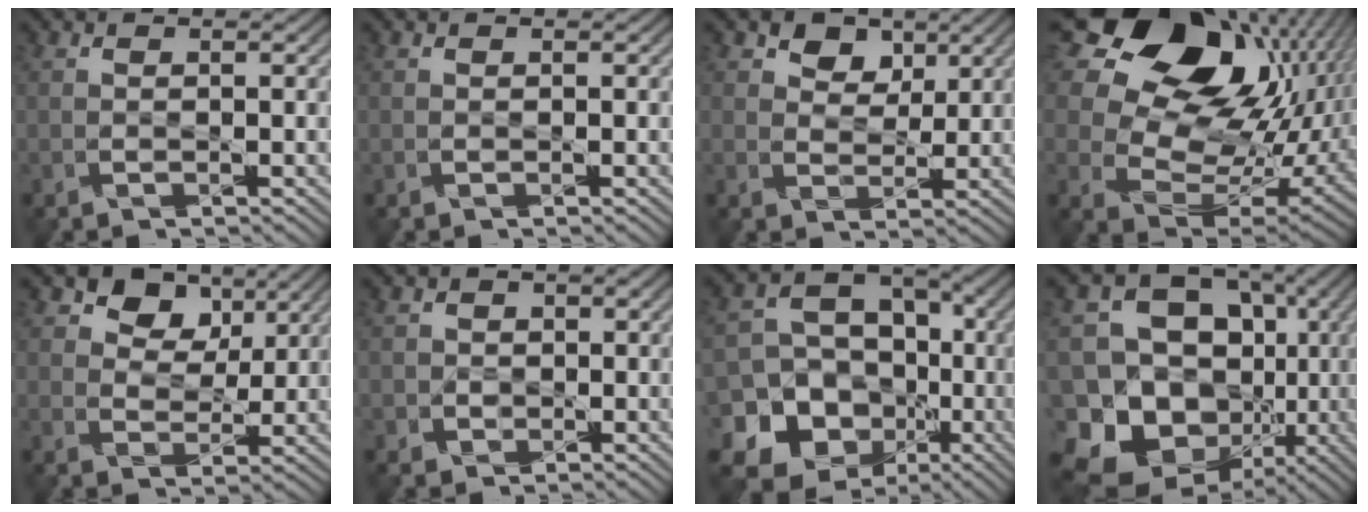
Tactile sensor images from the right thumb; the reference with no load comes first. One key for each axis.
{"total": 0.0}
{"total": 4.8, "fx": 3.2, "fy": 3.1, "fz": 1.9, "tx": -0.038, "ty": -0.007, "tz": 0.052}
{"total": 22.0, "fx": 8.9, "fy": 15.7, "fz": 12.6, "tx": -0.312, "ty": 0.026, "tz": 0.195}
{"total": 7.3, "fx": 4.5, "fy": 4.8, "fz": 3.1, "tx": -0.071, "ty": -0.001, "tz": 0.077}
{"total": 2.8, "fx": -0.1, "fy": 2.8, "fz": 0.1, "tx": 0.001, "ty": 0.017, "tz": -0.018}
{"total": 17.5, "fx": -5.0, "fy": 15.1, "fz": 7.3, "tx": -0.196, "ty": -0.019, "tz": -0.078}
{"total": 18.3, "fx": -4.0, "fy": 15.5, "fz": 8.9, "tx": -0.217, "ty": -0.017, "tz": -0.055}